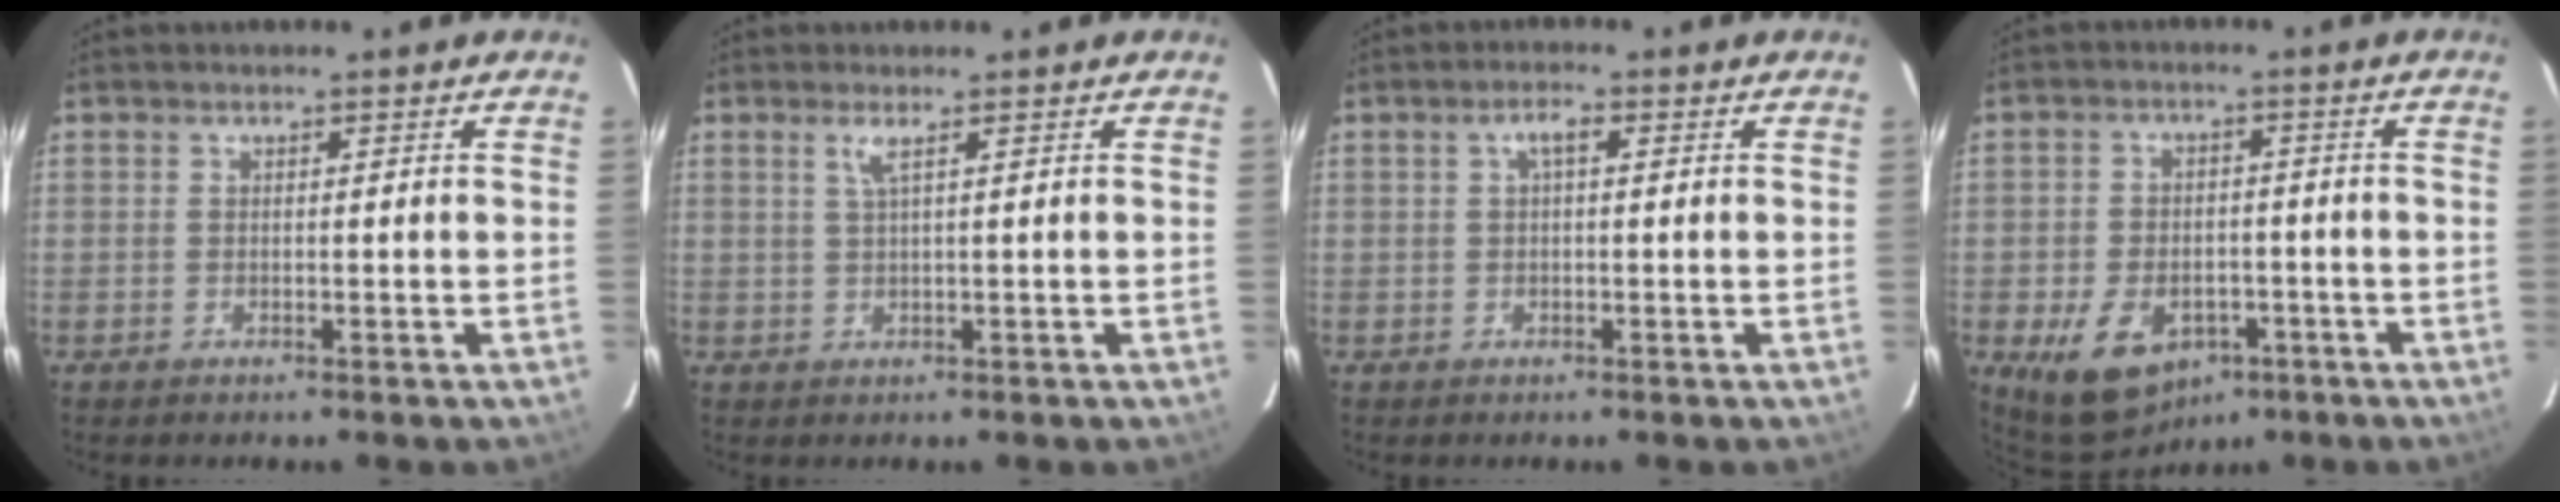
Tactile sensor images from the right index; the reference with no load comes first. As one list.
[{"total": 1.8, "force": [0.8, -0.4, 1.5], "torque": [-0.030, -0.001, 0.018]}, {"total": 2.1, "force": [0.4, 0.7, 2.0], "torque": [-0.039, 0.010, 0.007]}, {"total": 12.0, "force": [-6.0, 8.4, 6.2], "torque": [-0.143, -0.002, -0.075]}]